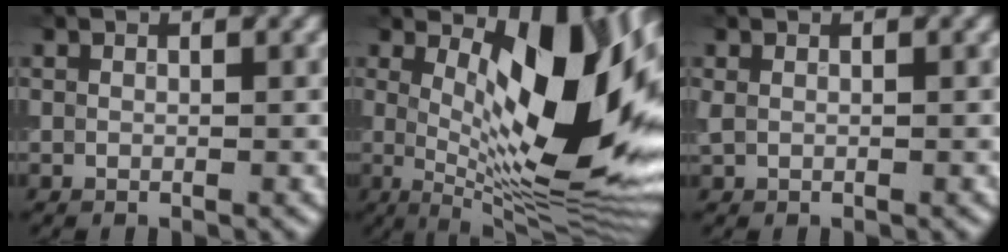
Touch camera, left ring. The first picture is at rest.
{"total": 14.6, "force": [3.2, 5.3, 13.2], "torque": [-0.171, -0.011, 0.048]}
{"total": 0.6, "force": [0.2, 0.3, 0.4], "torque": [-0.011, 0.003, 0.005]}